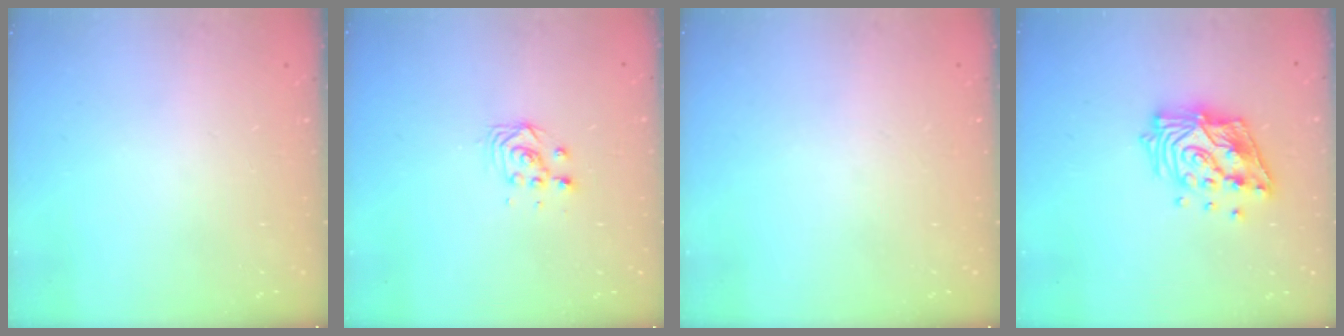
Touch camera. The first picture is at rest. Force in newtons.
{"total": 4.6, "press": 4.5, "slide": 0.2}
{"total": 0.0}
{"total": 14.7, "press": 14.6, "slide": 1.9}